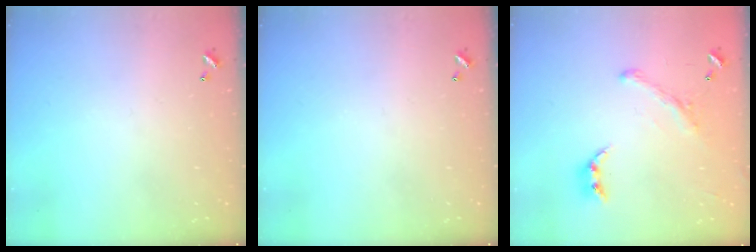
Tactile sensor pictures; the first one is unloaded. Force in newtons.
{"total": 0.0}
{"total": 2.0, "press": 1.5, "slide": 1.2}